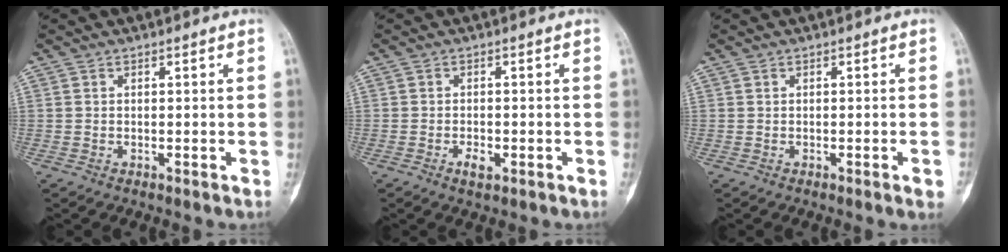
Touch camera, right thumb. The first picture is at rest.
{"total": 2.3, "force": [-1.0, 1.1, 1.7], "torque": [-0.030, 0.003, -0.014]}
{"total": 1.5, "force": [-0.7, 0.1, 1.3], "torque": [-0.019, 0.002, -0.009]}